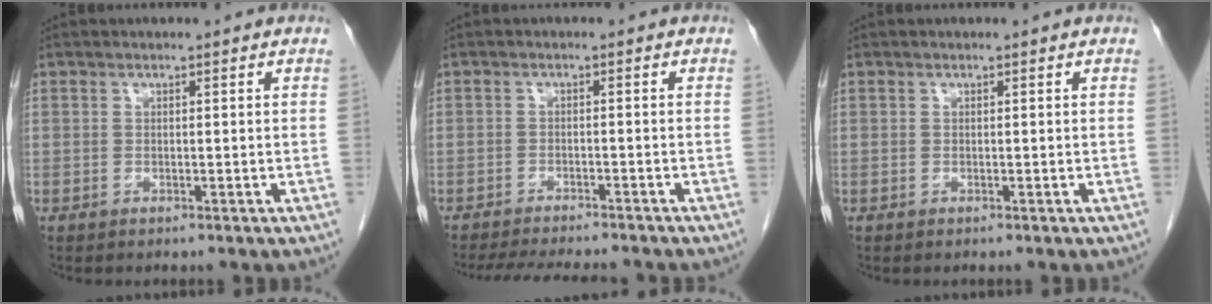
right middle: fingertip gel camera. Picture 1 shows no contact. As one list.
[{"total": 11.2, "force": [-10.1, 1.5, 4.5], "torque": [-0.069, -0.014, -0.136]}, {"total": 0.0}]